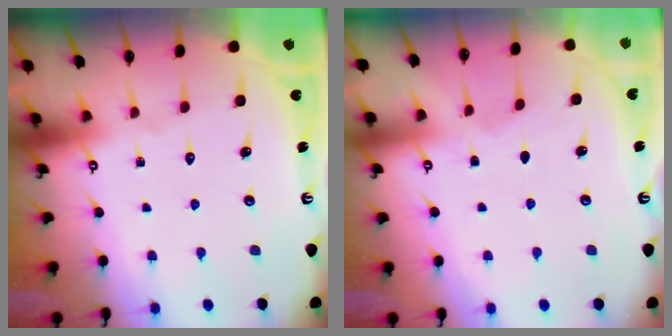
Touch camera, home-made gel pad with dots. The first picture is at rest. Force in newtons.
{"total": 2.8, "press": 2.8, "slide": 0.3}